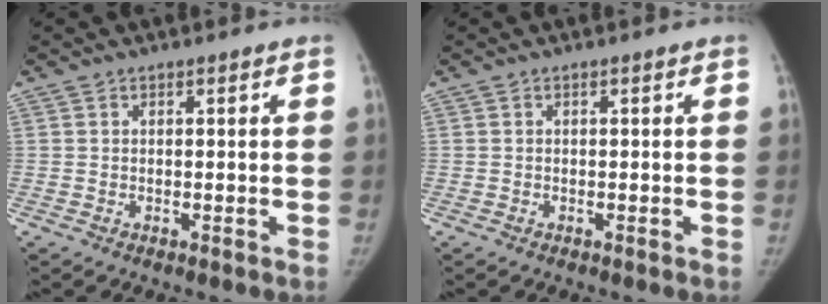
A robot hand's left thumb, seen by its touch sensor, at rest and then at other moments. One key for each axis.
{"total": 0.0}